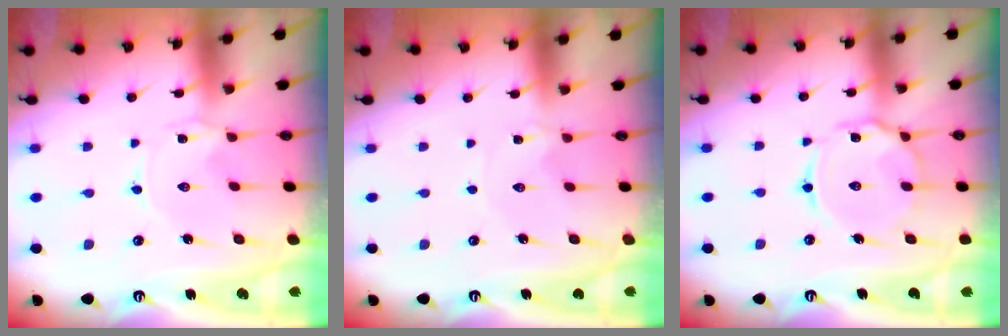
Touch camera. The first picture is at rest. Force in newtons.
{"total": 0.0}
{"total": 10.0, "press": 10.0, "slide": 0.7}